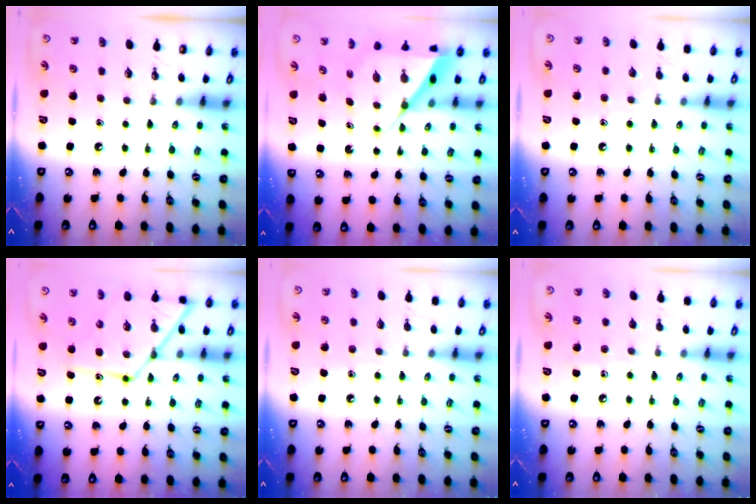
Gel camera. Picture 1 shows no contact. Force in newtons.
{"total": 8.9, "press": 8.9, "slide": 0.5}
{"total": 6.0, "press": 6.0, "slide": 0.7}
{"total": 12.2, "press": 12.1, "slide": 0.9}
{"total": 7.3, "press": 7.3, "slide": 0.7}
{"total": 5.4, "press": 5.4, "slide": 0.5}